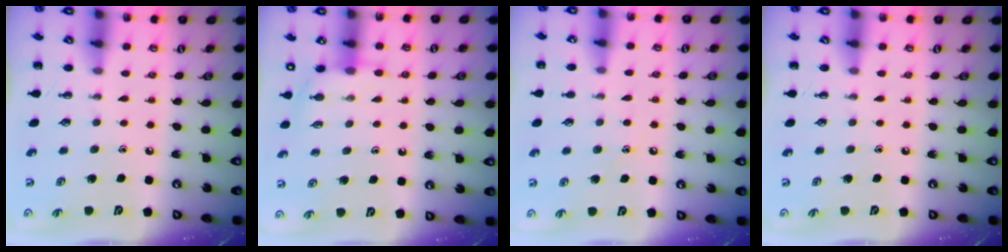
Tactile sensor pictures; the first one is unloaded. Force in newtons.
{"total": 5.3, "press": 5.3, "slide": 0.6}
{"total": 6.3, "press": 6.1, "slide": 1.6}
{"total": 0.0}